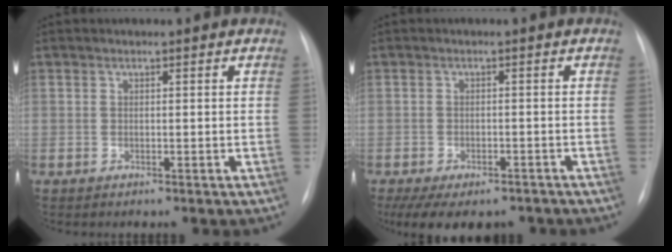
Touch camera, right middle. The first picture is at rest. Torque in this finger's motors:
{"motor_torque": [1.16, -0.98, 0.56, 0.06]}